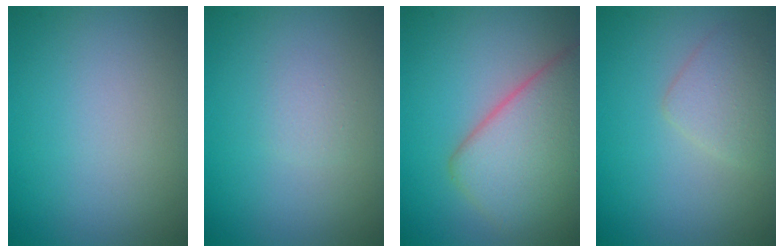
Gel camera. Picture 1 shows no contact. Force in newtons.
{"total": 0.8, "press": 0.8, "slide": 0.0}
{"total": 7.6, "press": 7.6, "slide": 0.6}
{"total": 2.2, "press": 2.2, "slide": 0.2}